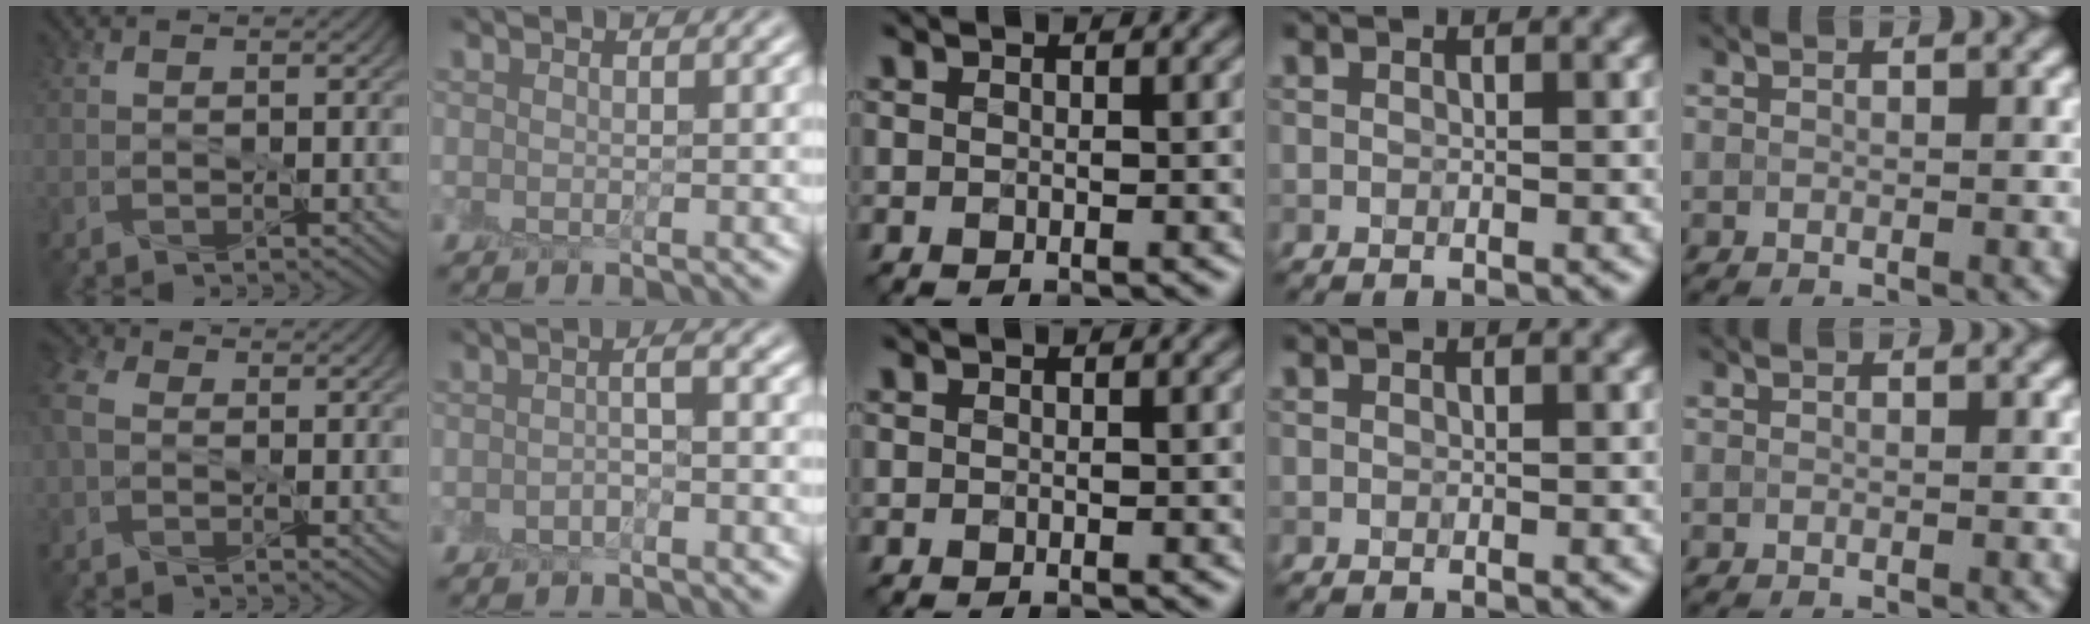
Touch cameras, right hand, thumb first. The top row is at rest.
{"thumb": {"total": 5.6, "force": [0.1, 4.0, 4.0], "torque": [-0.124, 0.012, -0.003]}, "index": {"total": 1.5, "force": [-0.5, 0.3, 1.4], "torque": [-0.027, 0.006, -0.013]}}